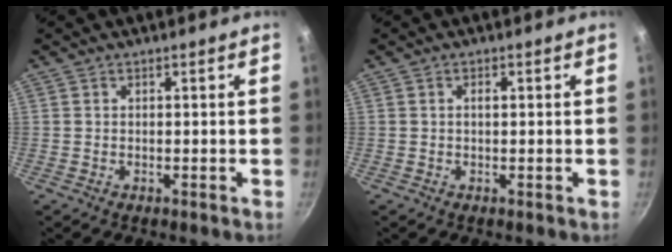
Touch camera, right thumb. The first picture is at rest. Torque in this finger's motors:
{"motor_torque": [0.14, 0.04, 0.15, 0.00, -0.01]}